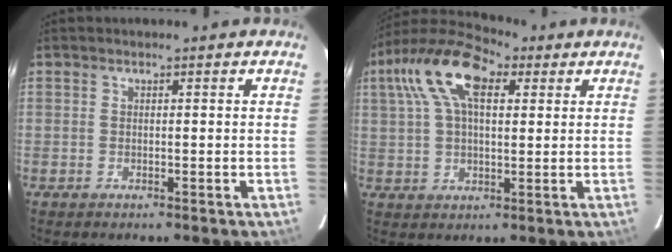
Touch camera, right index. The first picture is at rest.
{"total": 14.4, "force": [5.7, 7.0, 11.2], "torque": [-0.218, 0.037, 0.091]}